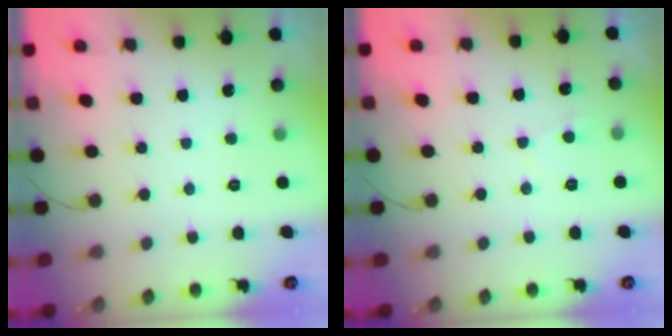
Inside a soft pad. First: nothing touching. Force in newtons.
{"total": 2.7, "press": 2.6, "slide": 0.5}